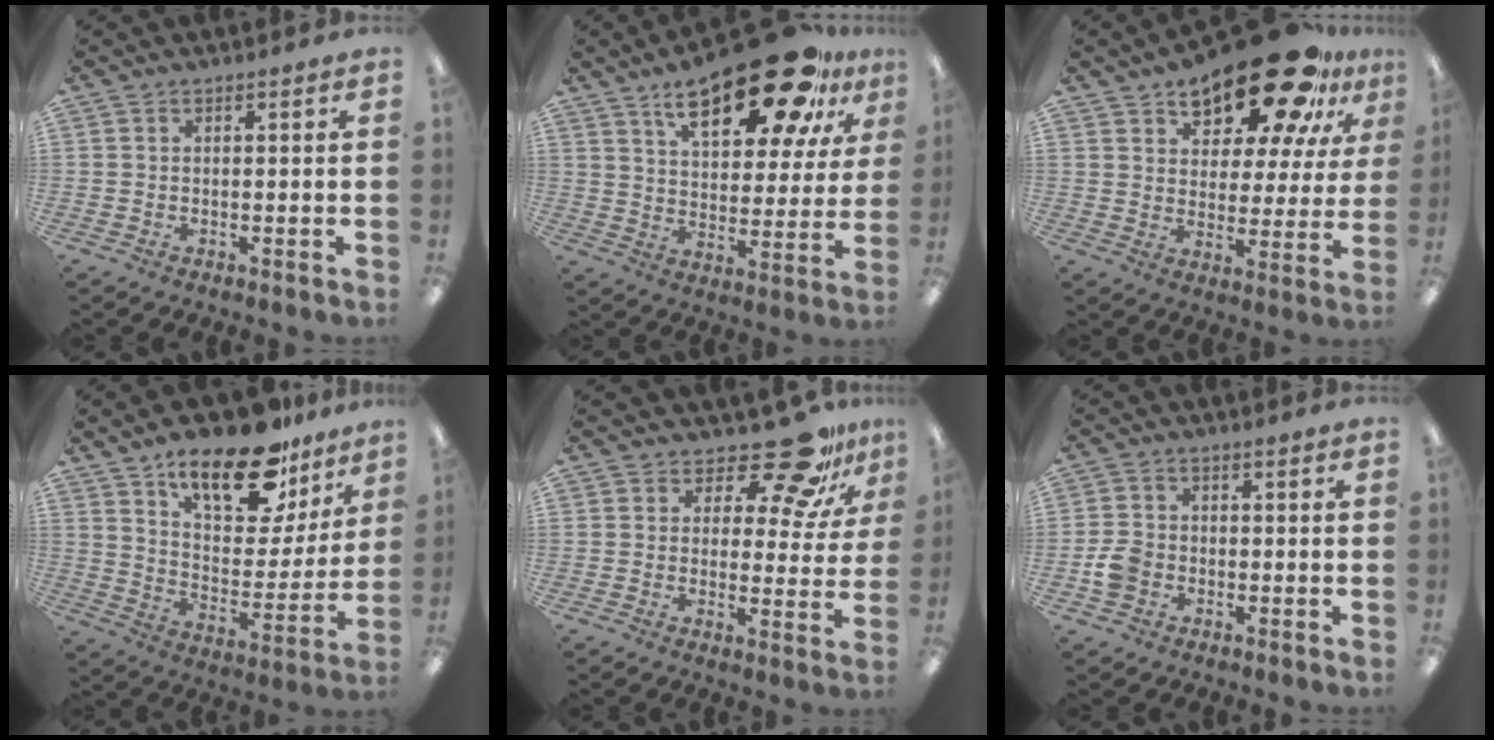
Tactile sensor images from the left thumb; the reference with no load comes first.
{"total": 24.0, "force": [15.0, 9.5, 16.1], "torque": [-0.242, -0.073, 0.246]}
{"total": 21.4, "force": [15.8, 8.7, 11.6], "torque": [-0.177, -0.101, 0.267]}
{"total": 20.5, "force": [14.6, 8.6, 11.6], "torque": [-0.176, -0.087, 0.246]}
{"total": 13.5, "force": [10.6, 4.5, 6.9], "torque": [-0.099, -0.075, 0.183]}
{"total": 5.1, "force": [-1.7, 4.1, 2.5], "torque": [-0.047, 0.012, -0.031]}